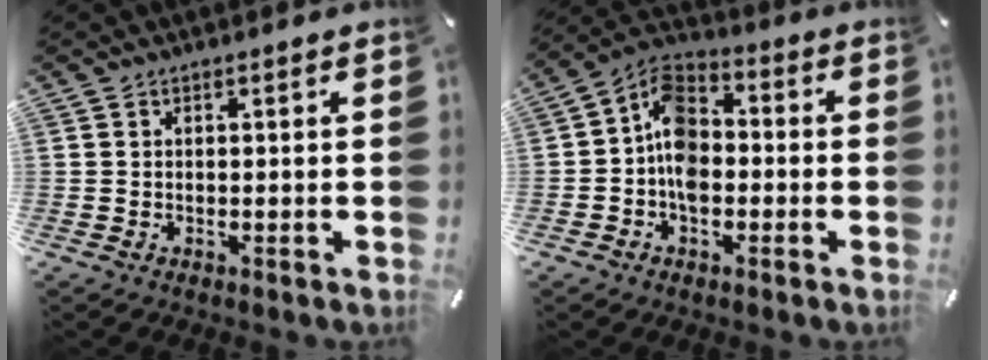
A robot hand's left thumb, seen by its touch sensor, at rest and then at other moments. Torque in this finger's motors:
{"motor_torque": [-0.01, 0.88, 0.89, -0.03, 0.38]}